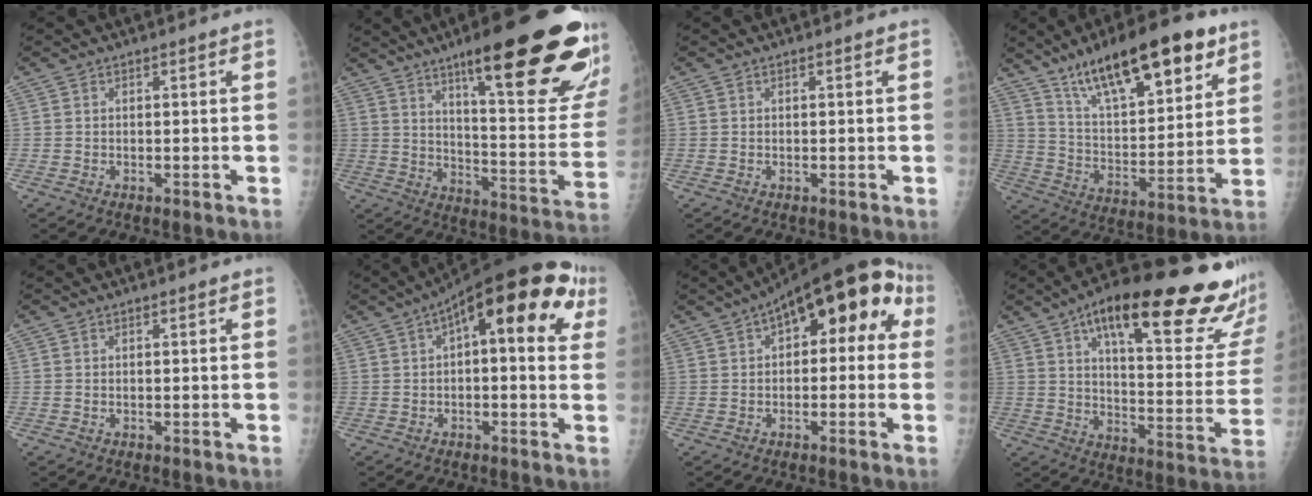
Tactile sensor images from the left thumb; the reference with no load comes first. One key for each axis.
{"total": 29.3, "fx": 16.8, "fy": 5.6, "fz": 23.4, "tx": -0.259, "ty": -0.059, "tz": 0.248}
{"total": 0.0}
{"total": 22.9, "fx": 14.1, "fy": 8.0, "fz": 16.2, "tx": -0.225, "ty": -0.051, "tz": 0.238}
{"total": 0.0}
{"total": 18.0, "fx": 6.0, "fy": 7.2, "fz": 15.3, "tx": -0.190, "ty": 0.033, "tz": 0.070}
{"total": 16.4, "fx": 4.6, "fy": 7.9, "fz": 13.6, "tx": -0.147, "ty": 0.043, "tz": 0.052}
{"total": 31.9, "fx": 19.9, "fy": 8.5, "fz": 23.5, "tx": -0.282, "ty": -0.050, "tz": 0.278}